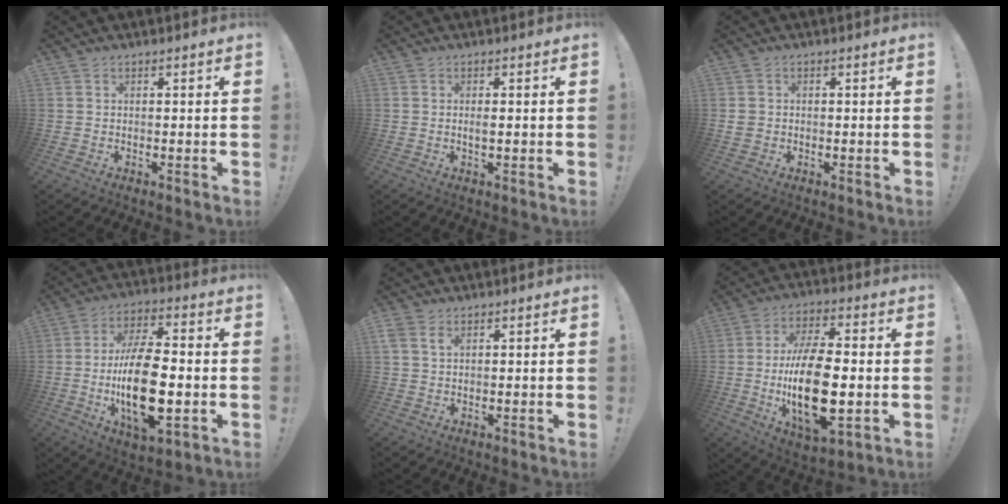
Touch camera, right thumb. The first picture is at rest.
{"total": 1.2, "force": [-0.2, 0.2, 1.2], "torque": [-0.020, -0.001, -0.005]}
{"total": 2.0, "force": [-0.1, 1.8, 0.8], "torque": [-0.012, 0.003, 0.000]}
{"total": 20.7, "force": [-3.2, 9.3, 18.2], "torque": [-0.339, -0.001, -0.051]}
{"total": 2.9, "force": [1.6, 1.5, 1.9], "torque": [-0.036, 0.000, 0.029]}
{"total": 21.5, "force": [-2.5, 10.2, 18.7], "torque": [-0.357, -0.006, -0.037]}